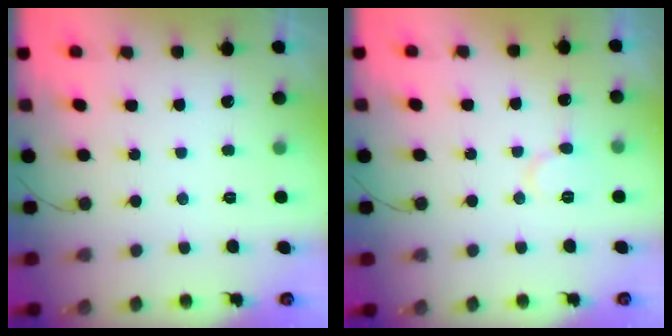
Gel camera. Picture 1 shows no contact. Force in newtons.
{"total": 6.8, "press": 6.8, "slide": 0.8}